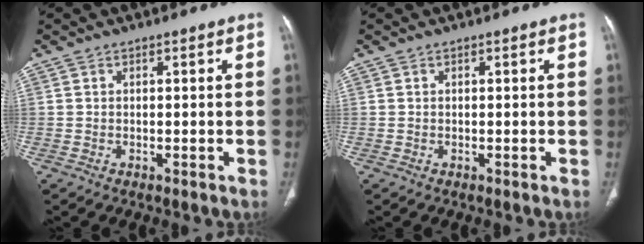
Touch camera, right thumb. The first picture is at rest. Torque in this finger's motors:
{"motor_torque": [0.34, -0.10, -0.14, -0.06, 0.03]}